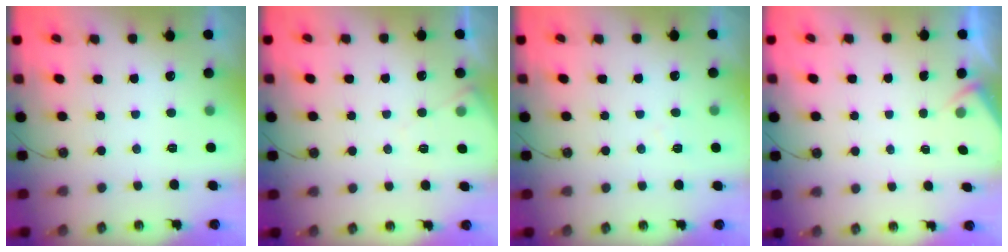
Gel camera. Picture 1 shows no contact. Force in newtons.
{"total": 5.6, "press": 5.6, "slide": 0.7}
{"total": 3.6, "press": 3.5, "slide": 0.6}
{"total": 2.0, "press": 1.9, "slide": 0.4}